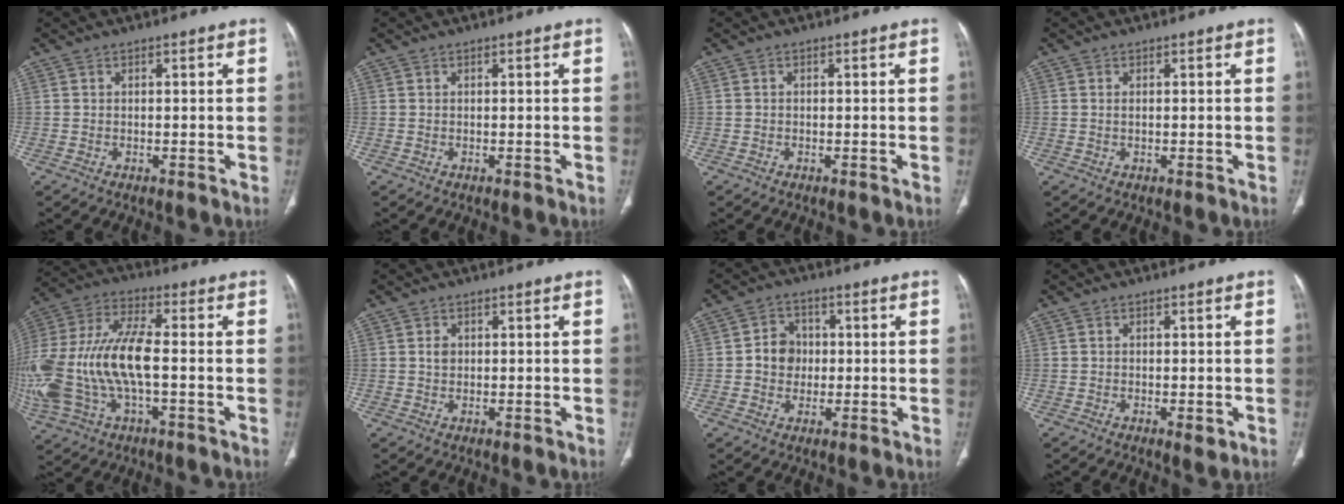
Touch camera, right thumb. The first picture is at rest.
{"total": 0.0}
{"total": 0.0}
{"total": 0.7, "force": [0.1, 0.3, 0.6], "torque": [-0.014, 0.000, 0.002]}
{"total": 22.9, "force": [-2.9, 10.8, 20.0], "torque": [-0.475, 0.017, -0.046]}
{"total": 1.5, "force": [0.2, 1.2, 0.9], "torque": [-0.011, 0.002, 0.005]}
{"total": 4.1, "force": [0.1, 3.6, 1.9], "torque": [-0.012, 0.006, -0.002]}
{"total": 2.0, "force": [-0.7, 0.8, 1.6], "torque": [-0.021, -0.002, -0.008]}